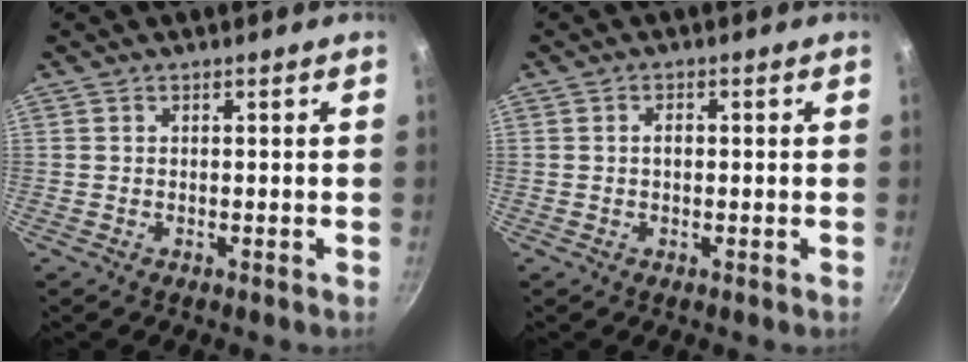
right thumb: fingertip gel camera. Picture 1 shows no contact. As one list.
[{"total": 1.5, "force": [0.0, 1.0, 1.2], "torque": [-0.016, 0.004, -0.001]}]